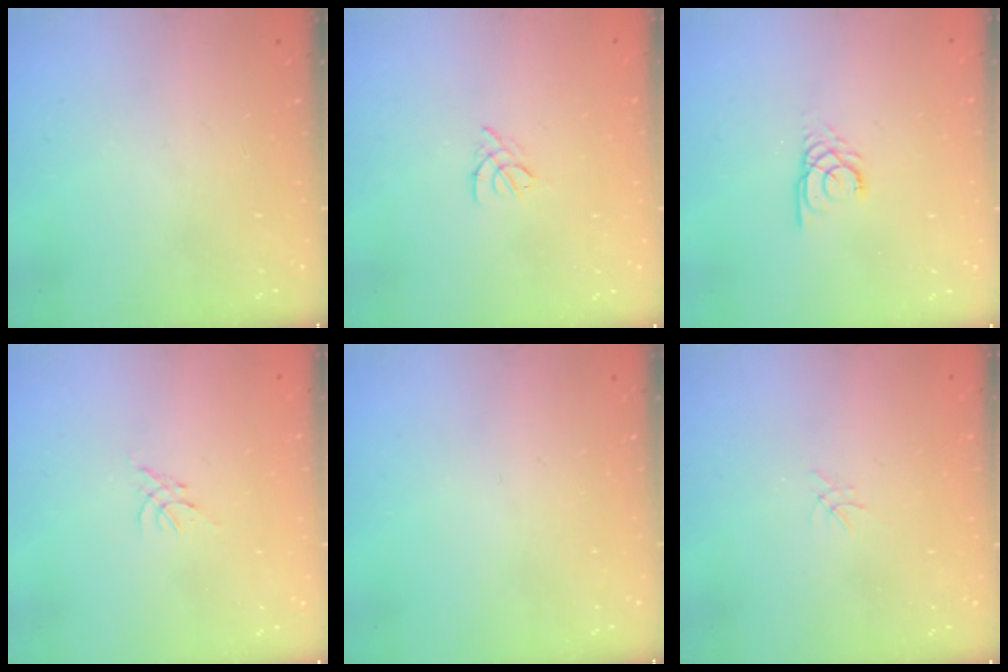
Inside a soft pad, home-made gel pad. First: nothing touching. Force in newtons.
{"total": 2.0, "press": 1.9, "slide": 0.5}
{"total": 2.9, "press": 2.9, "slide": 0.3}
{"total": 0.5, "press": 0.4, "slide": 0.3}
{"total": 0.0}
{"total": 0.0}